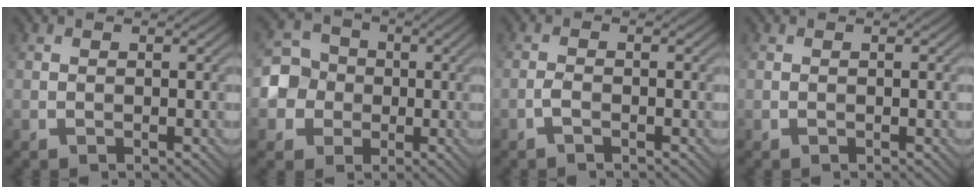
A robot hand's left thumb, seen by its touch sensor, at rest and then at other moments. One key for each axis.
{"total": 6.3, "fx": -0.8, "fy": 6.0, "fz": 1.8, "tx": -0.044, "ty": 0.004, "tz": -0.039}
{"total": 1.2, "fx": -0.8, "fy": 0.3, "fz": 0.9, "tx": -0.020, "ty": 0.005, "tz": -0.019}
{"total": 0.0}